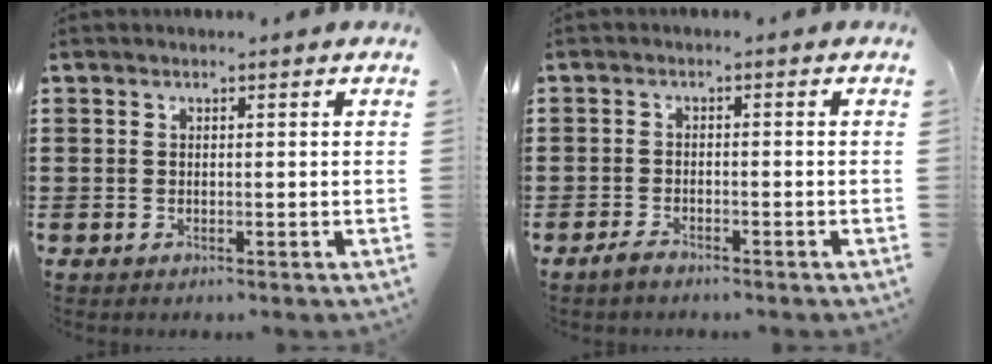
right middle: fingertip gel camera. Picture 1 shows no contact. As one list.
[{"total": 1.7, "force": [-1.4, 0.4, 0.7], "torque": [-0.023, 0.000, -0.032]}]